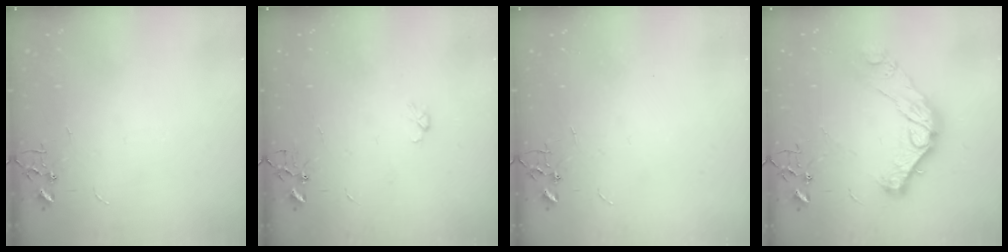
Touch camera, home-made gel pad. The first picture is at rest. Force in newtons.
{"total": 3.5, "press": 3.5, "slide": 0.7}
{"total": 0.0}
{"total": 16.1, "press": 16.1, "slide": 1.1}